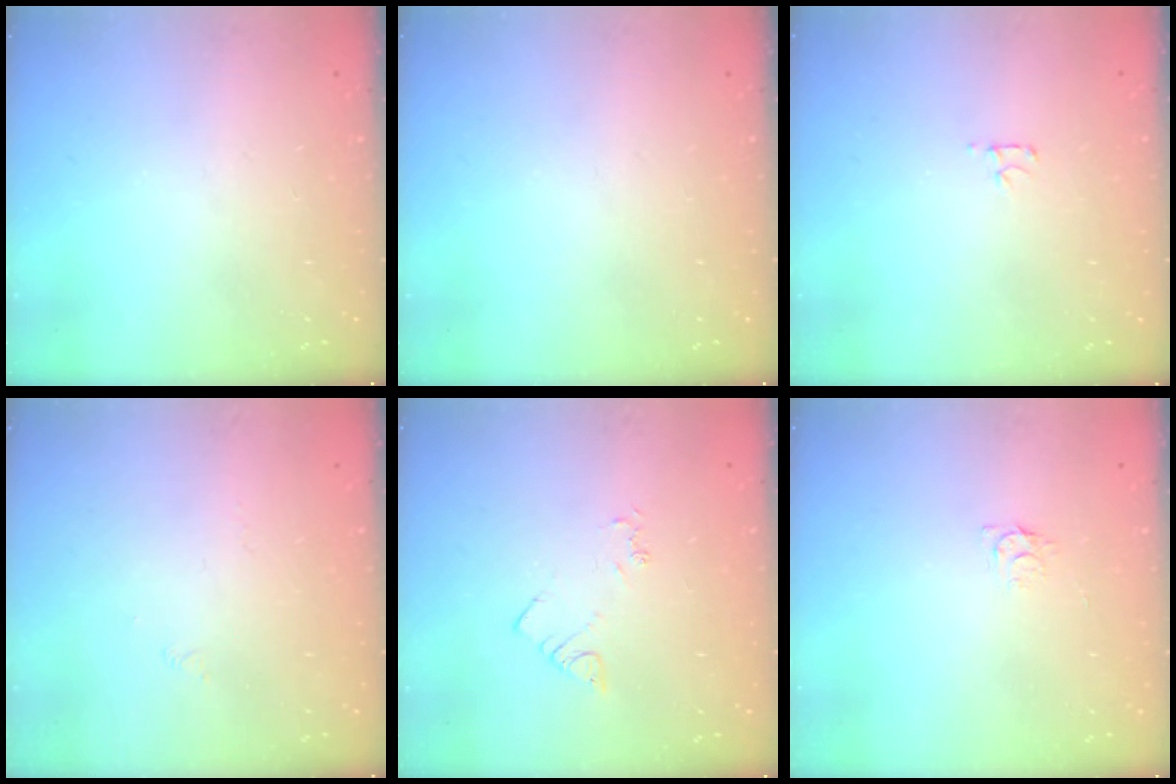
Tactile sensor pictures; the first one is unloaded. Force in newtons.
{"total": 0.0}
{"total": 3.1, "press": 3.1, "slide": 0.4}
{"total": 1.7, "press": 1.6, "slide": 0.4}
{"total": 2.3, "press": 2.3, "slide": 0.3}
{"total": 3.7, "press": 3.6, "slide": 0.4}